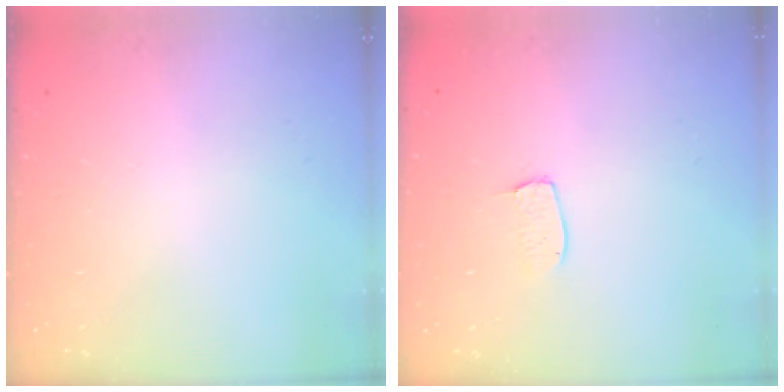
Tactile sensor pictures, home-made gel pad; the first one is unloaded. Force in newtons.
{"total": 3.8, "press": 3.8, "slide": 0.2}